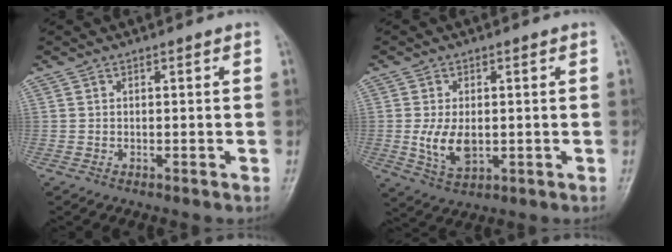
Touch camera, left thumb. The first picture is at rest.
{"total": 6.7, "force": [-0.3, 4.0, 5.4], "torque": [-0.097, -0.013, 0.003]}